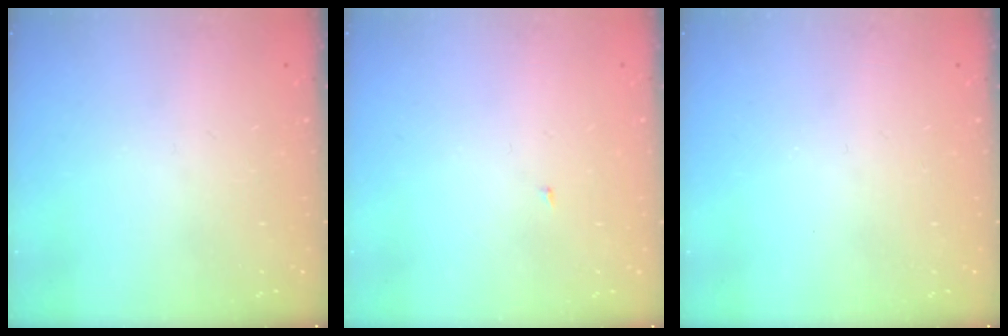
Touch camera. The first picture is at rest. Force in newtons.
{"total": 1.8, "press": 1.8, "slide": 0.2}
{"total": 0.0}